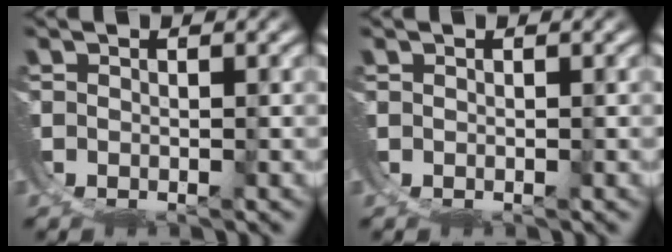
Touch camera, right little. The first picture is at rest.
{"total": 0.0}